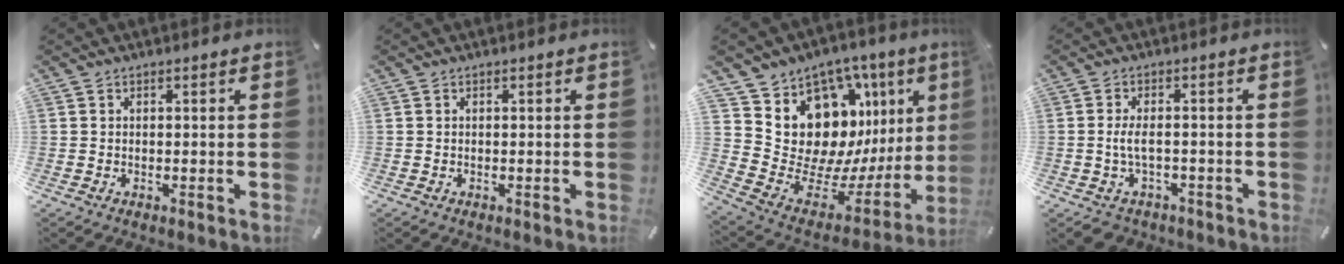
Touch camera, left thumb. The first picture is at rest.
{"total": 0.0}
{"total": 16.0, "force": [6.5, 12.7, 7.2], "torque": [-0.067, -0.107, 0.158]}
{"total": 4.7, "force": [-1.1, 2.8, 3.6], "torque": [-0.079, 0.006, -0.024]}